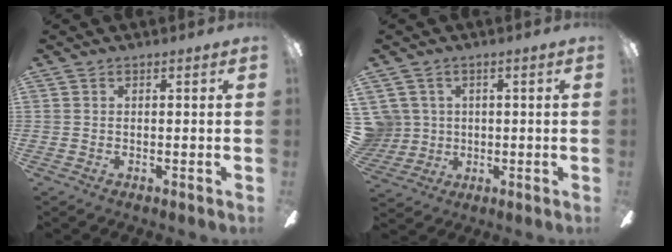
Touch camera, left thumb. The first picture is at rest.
{"total": 6.6, "force": [1.5, 6.4, 0.5], "torque": [-0.027, 0.005, 0.034]}